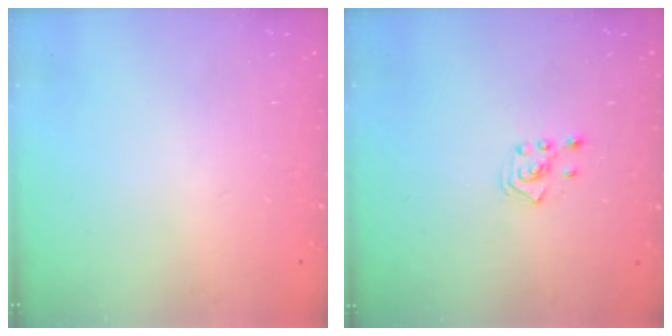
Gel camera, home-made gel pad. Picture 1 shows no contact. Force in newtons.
{"total": 2.6, "press": 2.4, "slide": 0.9}